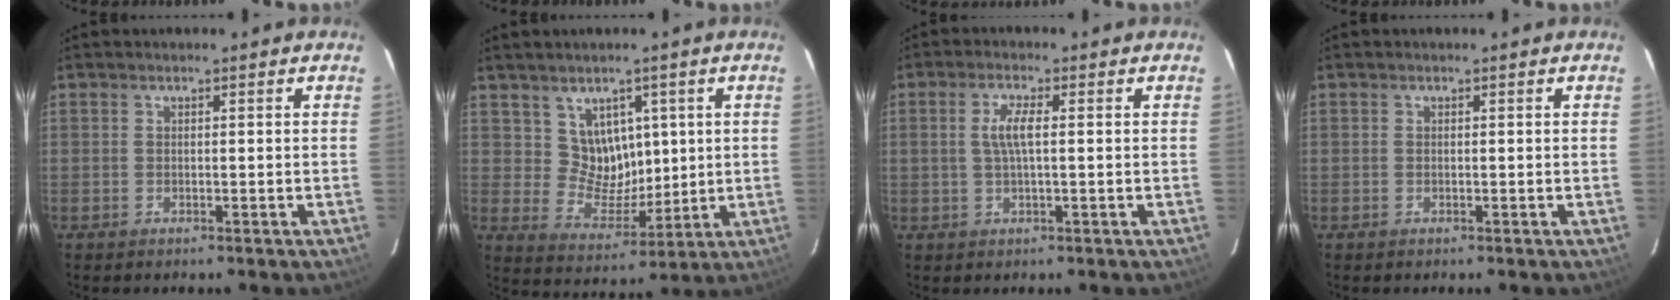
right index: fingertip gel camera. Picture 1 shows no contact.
{"total": 7.7, "force": [3.0, 6.5, 2.7], "torque": [-0.044, 0.001, 0.068]}
{"total": 4.0, "force": [0.3, 0.8, 3.9], "torque": [-0.077, 0.003, 0.008]}
{"total": 0.0}